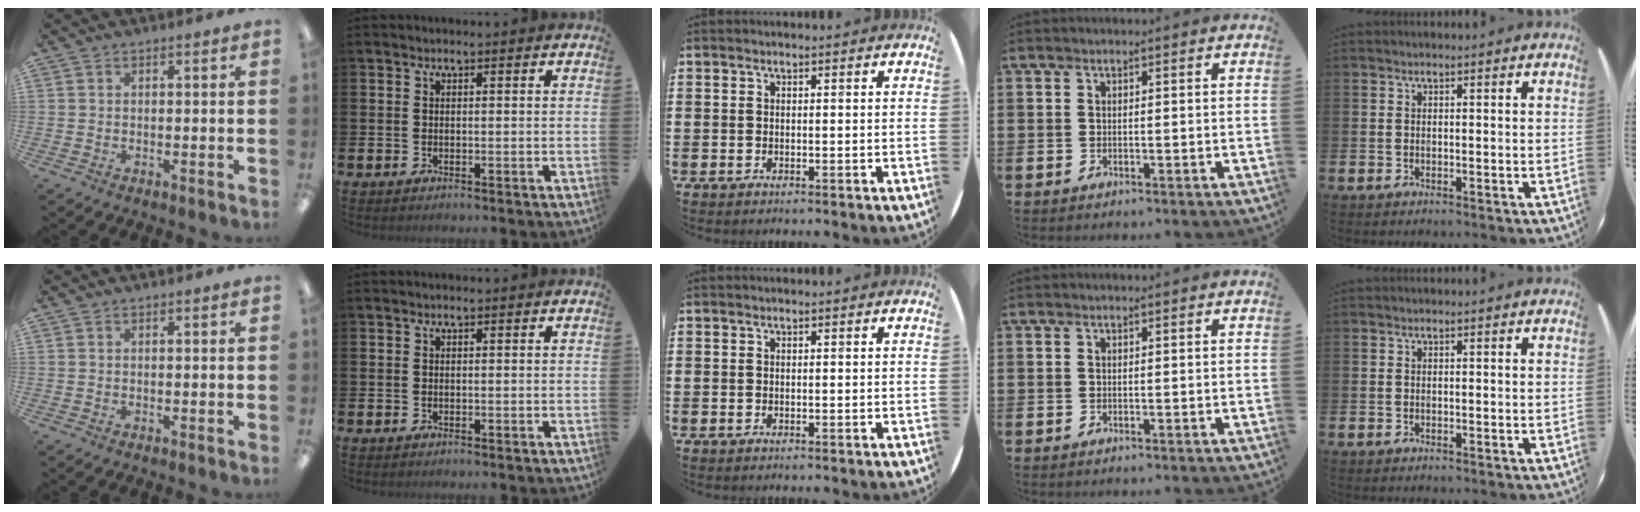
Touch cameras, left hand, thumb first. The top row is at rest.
{}